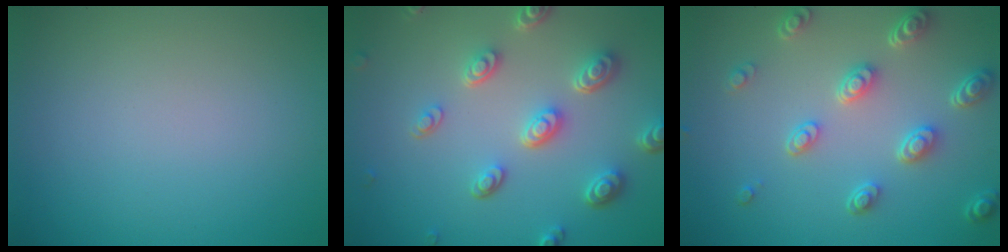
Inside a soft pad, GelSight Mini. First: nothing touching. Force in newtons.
{"total": 5.1, "press": 3.8, "slide": 3.4}
{"total": 4.6, "press": 3.6, "slide": 2.8}